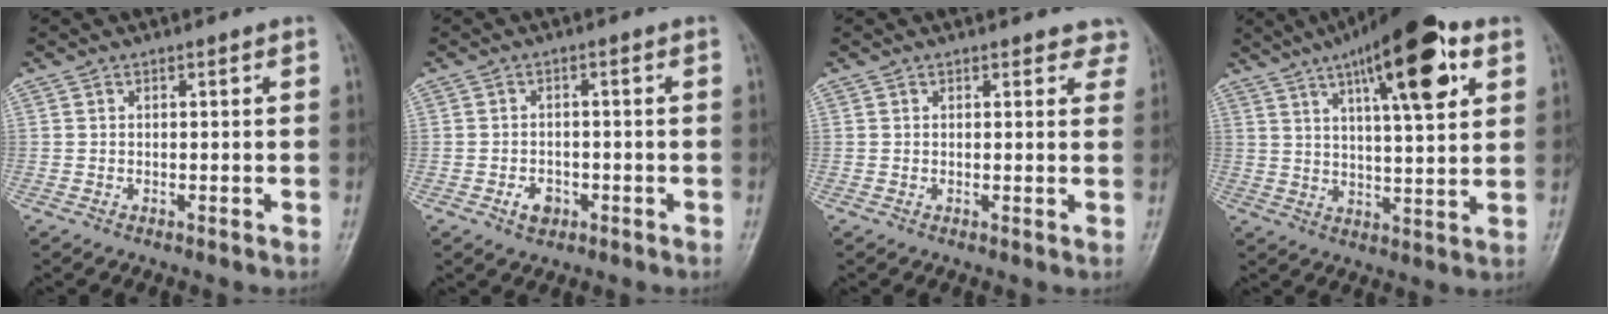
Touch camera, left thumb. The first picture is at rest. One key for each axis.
{"total": 3.2, "fx": -1.5, "fy": 2.4, "fz": 1.7, "tx": -0.018, "ty": 0.008, "tz": -0.021}
{"total": 3.3, "fx": 2.8, "fy": 1.6, "fz": 0.7, "tx": 0.027, "ty": -0.011, "tz": 0.015}
{"total": 18.4, "fx": 8.8, "fy": 5.3, "fz": 15.3, "tx": -0.210, "ty": -0.017, "tz": 0.132}